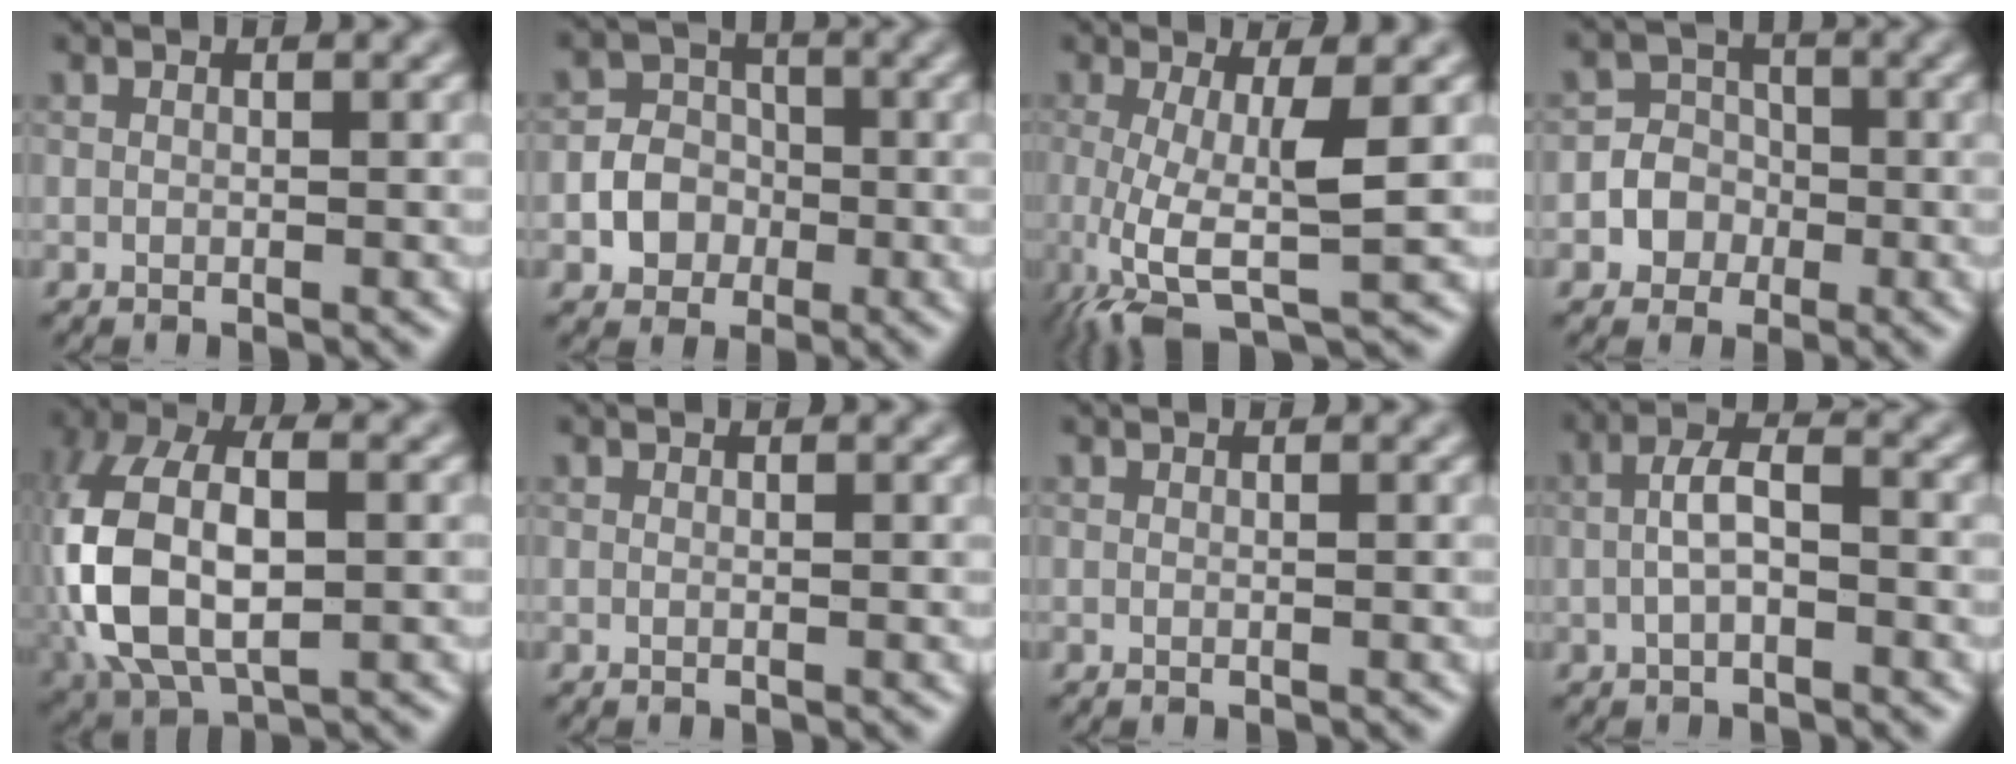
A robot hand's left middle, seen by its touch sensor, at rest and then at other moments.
{"total": 3.8, "force": [-1.1, 3.4, 1.4], "torque": [0.004, 0.003, -0.035]}
{"total": 6.5, "force": [-1.0, 1.7, 6.2], "torque": [-0.123, -0.012, -0.020]}
{"total": 4.0, "force": [-1.2, 3.7, 0.7], "torque": [0.014, 0.017, -0.038]}
{"total": 11.6, "force": [-0.7, 6.8, 9.4], "torque": [-0.226, 0.001, -0.013]}
{"total": 0.0}
{"total": 0.0}
{"total": 2.8, "force": [-0.5, 1.2, 2.5], "torque": [-0.054, 0.009, -0.014]}